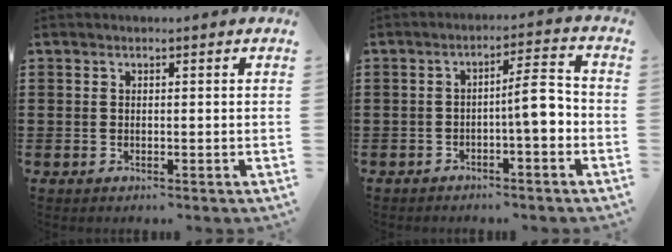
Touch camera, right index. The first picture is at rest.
{"total": 6.2, "force": [-1.6, 1.5, 5.8], "torque": [-0.085, 0.003, -0.034]}